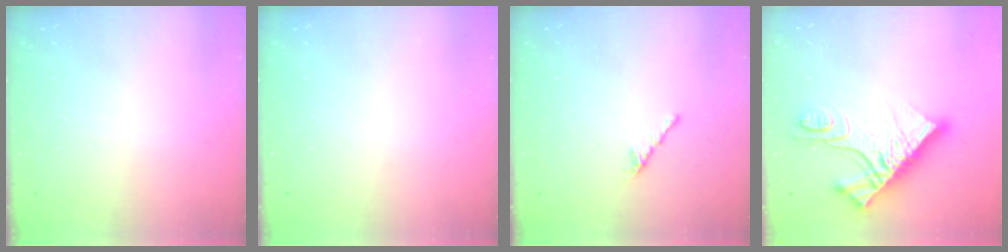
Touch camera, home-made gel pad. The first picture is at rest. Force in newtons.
{"total": 0.0}
{"total": 2.1, "press": 2.0, "slide": 0.7}
{"total": 16.3, "press": 16.3, "slide": 1.4}